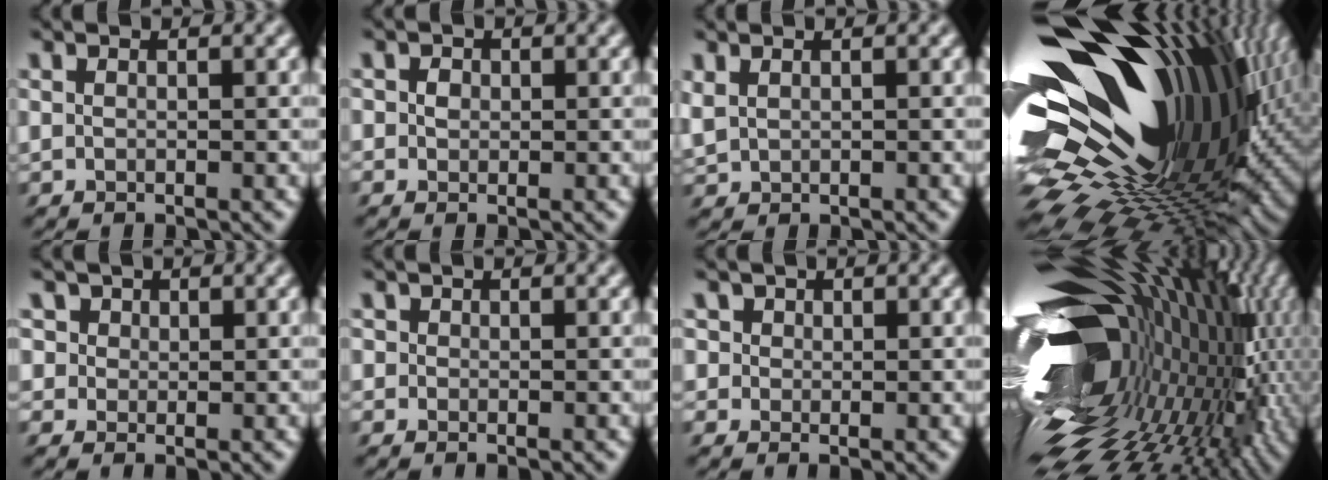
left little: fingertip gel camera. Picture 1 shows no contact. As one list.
[{"total": 2.2, "force": [0.5, 1.9, 1.1], "torque": [-0.018, 0.016, 0.000]}, {"total": 1.4, "force": [0.0, 0.8, 1.1], "torque": [-0.032, -0.001, 0.000]}, {"total": 18.9, "force": [2.8, 10.1, 15.7], "torque": [-0.274, -0.021, 0.045]}, {"total": 2.7, "force": [1.2, 2.3, 0.7], "torque": [-0.028, 0.008, 0.020]}, {"total": 0.6, "force": [0.1, 0.5, -0.3], "torque": [0.001, 0.001, 0.009]}, {"total": 2.0, "force": [0.8, 1.8, 0.5], "torque": [-0.025, 0.012, 0.020]}, {"total": 19.2, "force": [0.0, 9.4, 16.7], "torque": [-0.285, -0.025, -0.005]}]